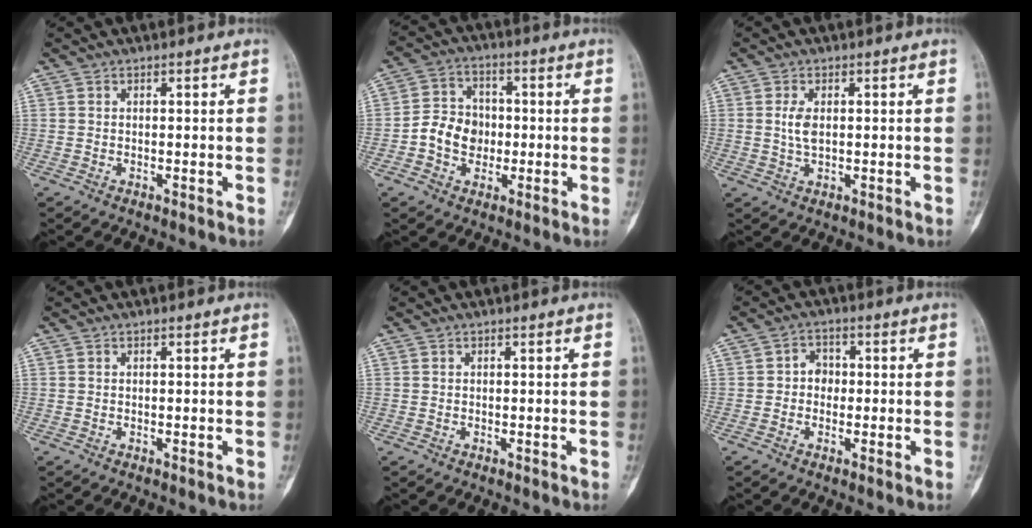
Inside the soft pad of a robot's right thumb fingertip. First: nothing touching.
{"total": 8.4, "force": [-1.4, 7.1, 4.3], "torque": [-0.049, 0.022, -0.035]}
{"total": 3.2, "force": [0.4, 1.6, 2.8], "torque": [-0.059, -0.002, 0.009]}
{"total": 0.0}
{"total": 0.0}
{"total": 3.3, "force": [-0.3, 2.6, 2.0], "torque": [-0.012, 0.009, -0.015]}